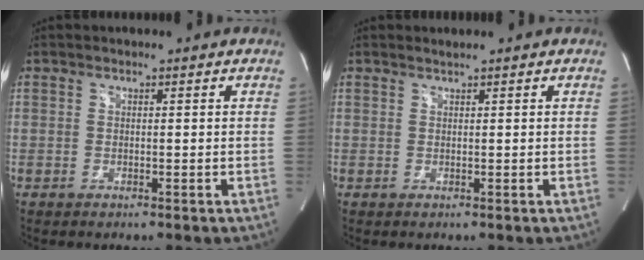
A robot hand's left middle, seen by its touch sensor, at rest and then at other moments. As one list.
[{"total": 0.5, "force": [0.5, -0.2, 0.1], "torque": [-0.009, -0.002, 0.014]}]